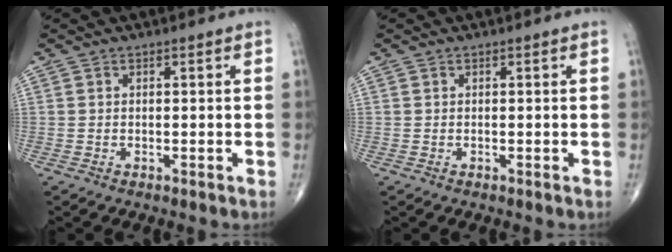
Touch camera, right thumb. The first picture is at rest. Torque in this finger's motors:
{"motor_torque": [-0.07, -0.11, 0.18, 0.05, -0.02]}